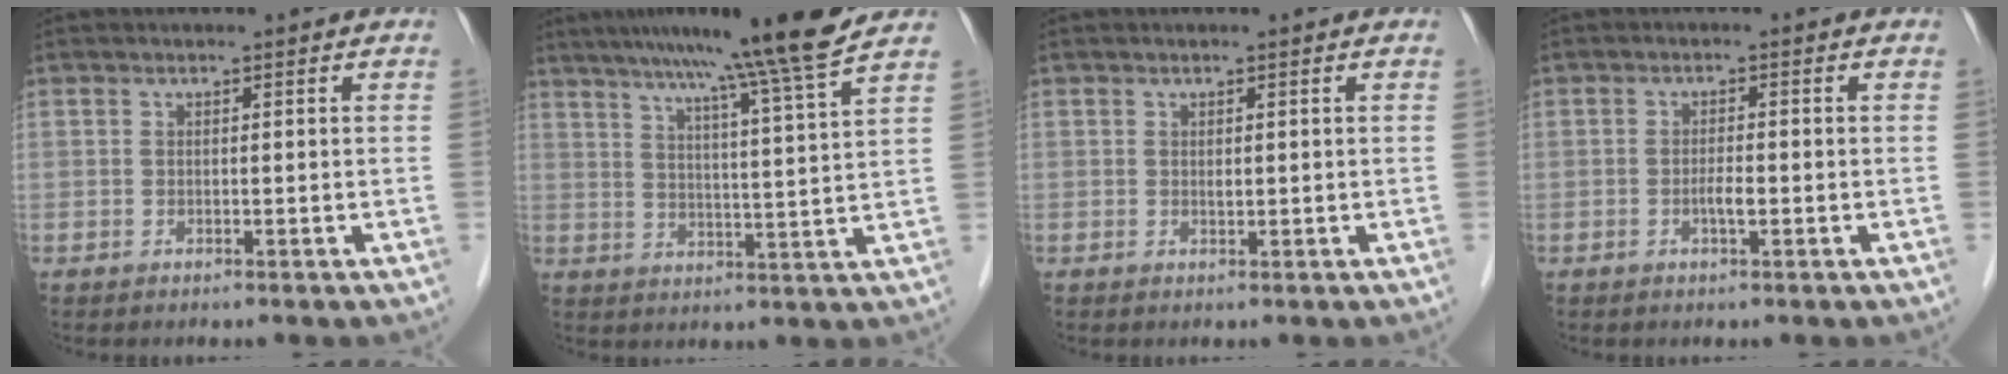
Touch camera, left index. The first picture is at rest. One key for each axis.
{"total": 14.6, "fx": 11.7, "fy": -2.5, "fz": 8.4, "tx": -0.133, "ty": -0.011, "tz": 0.157}
{"total": 0.7, "fx": 0.1, "fy": 0.3, "fz": 0.6, "tx": -0.012, "ty": -0.001, "tz": 0.004}
{"total": 2.0, "fx": -0.7, "fy": 0.3, "fz": 1.8, "tx": -0.035, "ty": 0.001, "tz": -0.013}